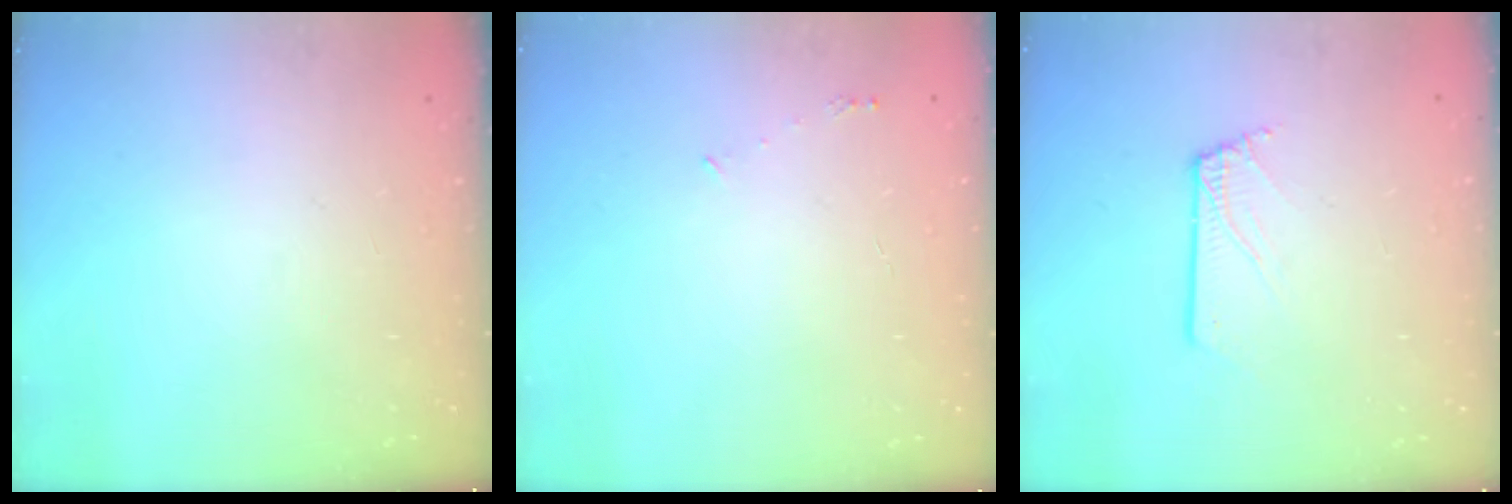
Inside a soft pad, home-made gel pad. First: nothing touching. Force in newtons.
{"total": 3.4, "press": 3.4, "slide": 0.4}
{"total": 1.0, "press": 1.0, "slide": 0.1}